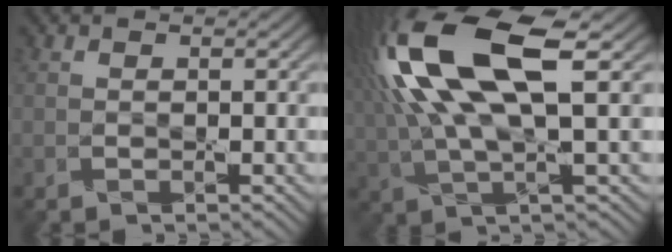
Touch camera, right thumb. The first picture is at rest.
{"total": 15.6, "force": [4.4, 5.3, 14.0], "torque": [-0.327, 0.020, 0.079]}